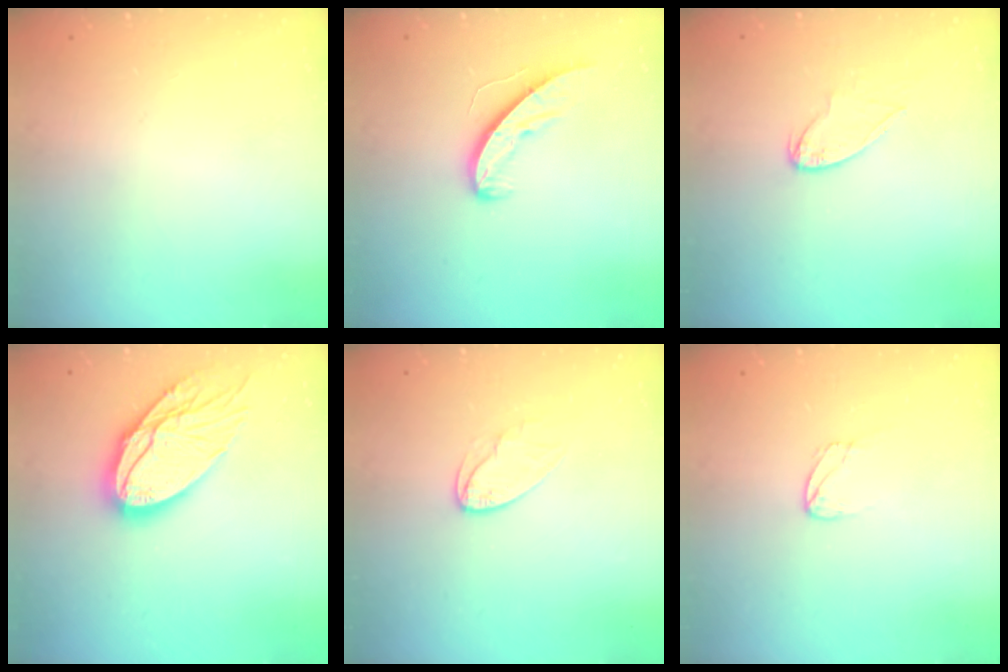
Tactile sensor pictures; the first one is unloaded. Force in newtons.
{"total": 8.2, "press": 8.2, "slide": 0.4}
{"total": 6.5, "press": 6.5, "slide": 0.3}
{"total": 17.8, "press": 17.7, "slide": 1.5}
{"total": 5.5, "press": 5.5, "slide": 0.5}
{"total": 2.9, "press": 2.9, "slide": 0.2}